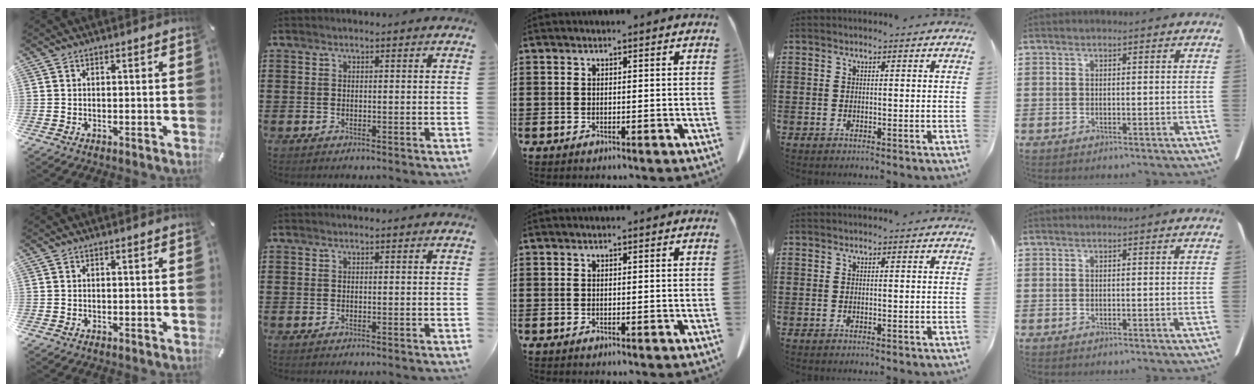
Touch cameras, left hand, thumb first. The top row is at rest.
{}